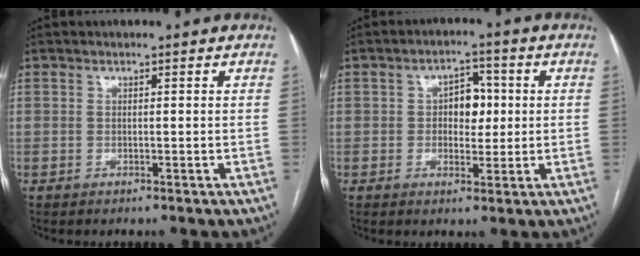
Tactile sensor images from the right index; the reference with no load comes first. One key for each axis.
{"total": 5.1, "fx": 0.5, "fy": 3.1, "fz": 3.9, "tx": -0.057, "ty": 0.014, "tz": 0.010}